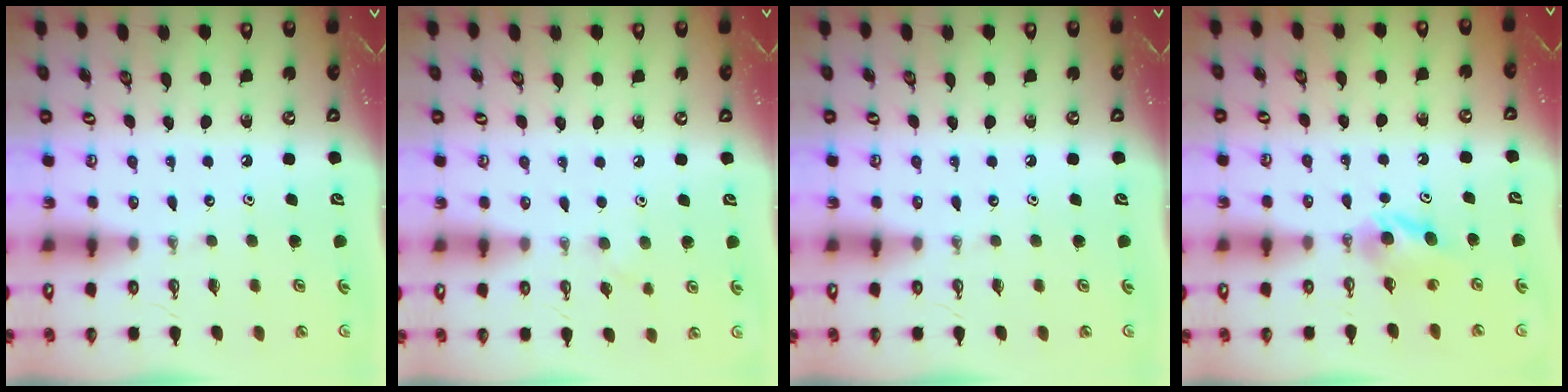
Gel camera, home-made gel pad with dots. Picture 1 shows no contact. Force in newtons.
{"total": 5.7, "press": 4.7, "slide": 3.2}
{"total": 0.0}
{"total": 4.6, "press": 4.5, "slide": 1.3}